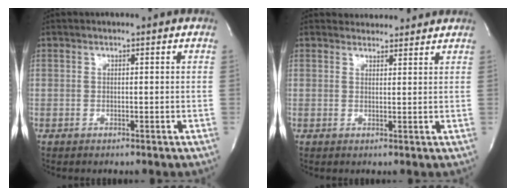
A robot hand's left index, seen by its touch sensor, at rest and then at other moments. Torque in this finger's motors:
{"motor_torque": [0.20, -0.50, 0.05, -0.01]}